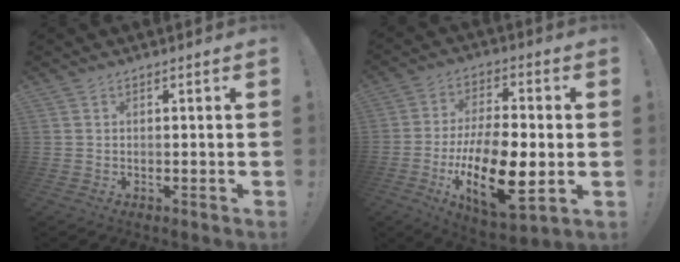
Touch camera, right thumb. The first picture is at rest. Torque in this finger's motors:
{"motor_torque": [0.10, 0.82, 1.52, -1.25, 0.67]}